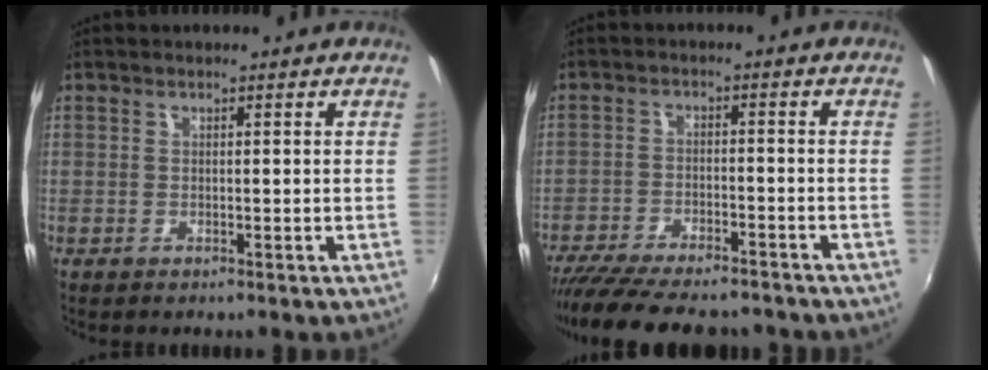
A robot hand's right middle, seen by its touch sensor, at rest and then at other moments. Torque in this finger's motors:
{"motor_torque": [1.03, -1.11, 0.28, 0.10]}